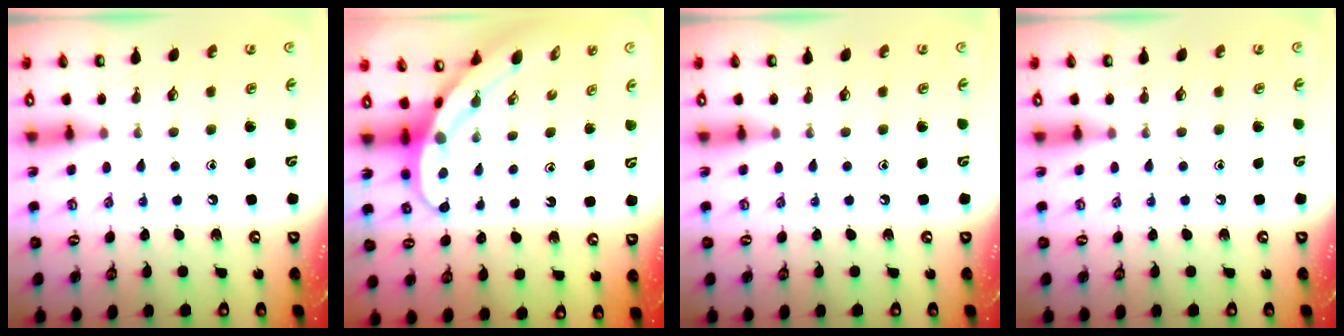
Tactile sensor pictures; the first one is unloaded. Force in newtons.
{"total": 5.3, "press": 5.2, "slide": 0.3}
{"total": 0.0}
{"total": 0.0}